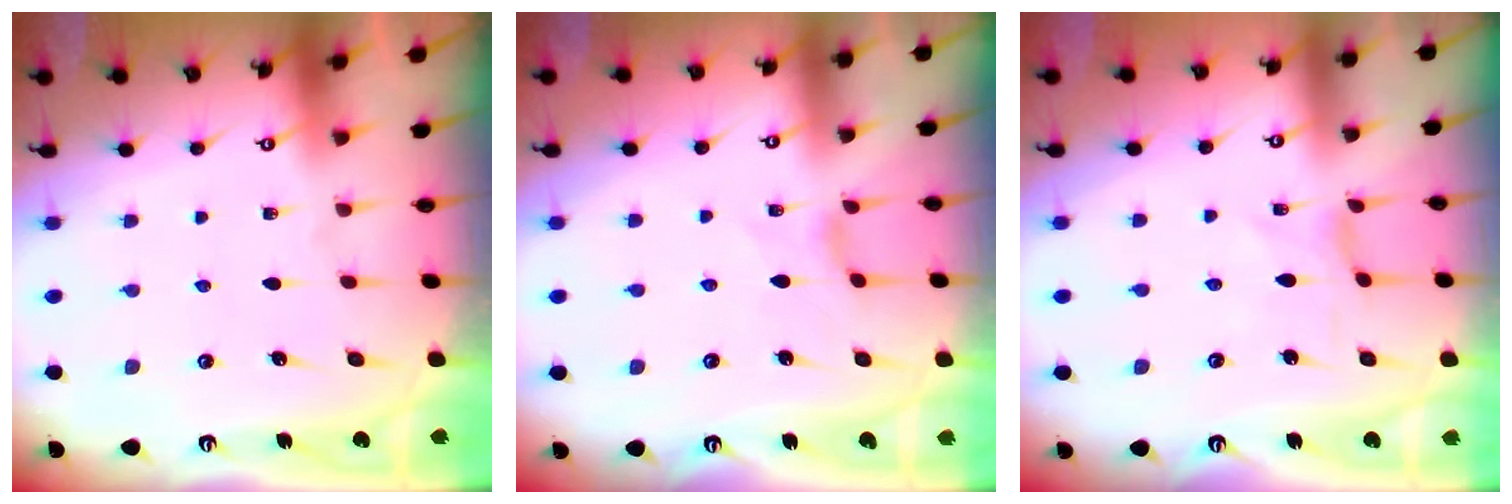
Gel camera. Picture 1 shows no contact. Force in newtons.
{"total": 1.5, "press": 1.4, "slide": 0.4}
{"total": 0.0}